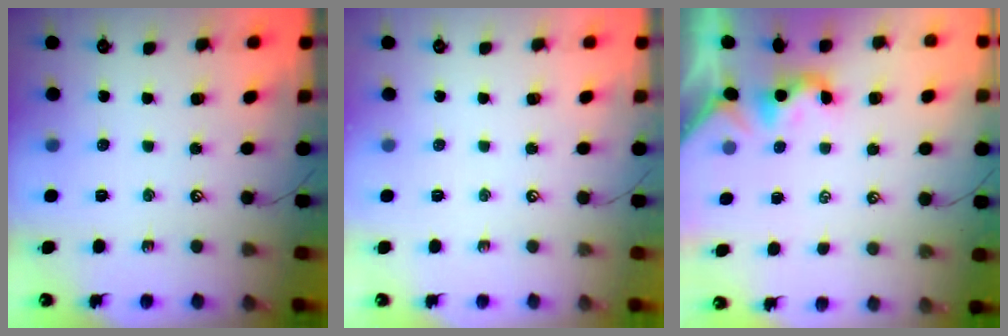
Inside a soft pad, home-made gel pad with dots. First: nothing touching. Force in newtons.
{"total": 0.0}
{"total": 1.9, "press": 1.8, "slide": 0.5}